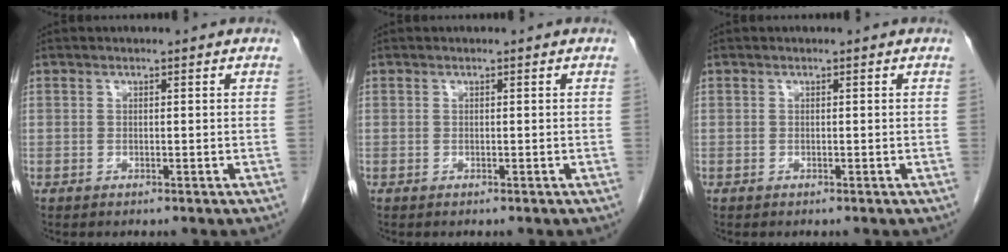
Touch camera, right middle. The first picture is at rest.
{"total": 0.0}
{"total": 0.0}